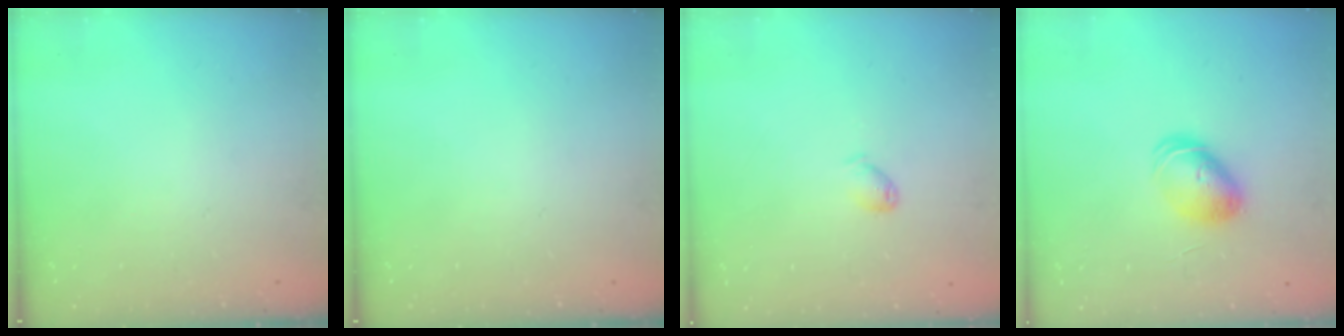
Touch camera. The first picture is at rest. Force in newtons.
{"total": 0.0}
{"total": 3.1, "press": 3.1, "slide": 0.4}
{"total": 7.5, "press": 7.5, "slide": 0.2}